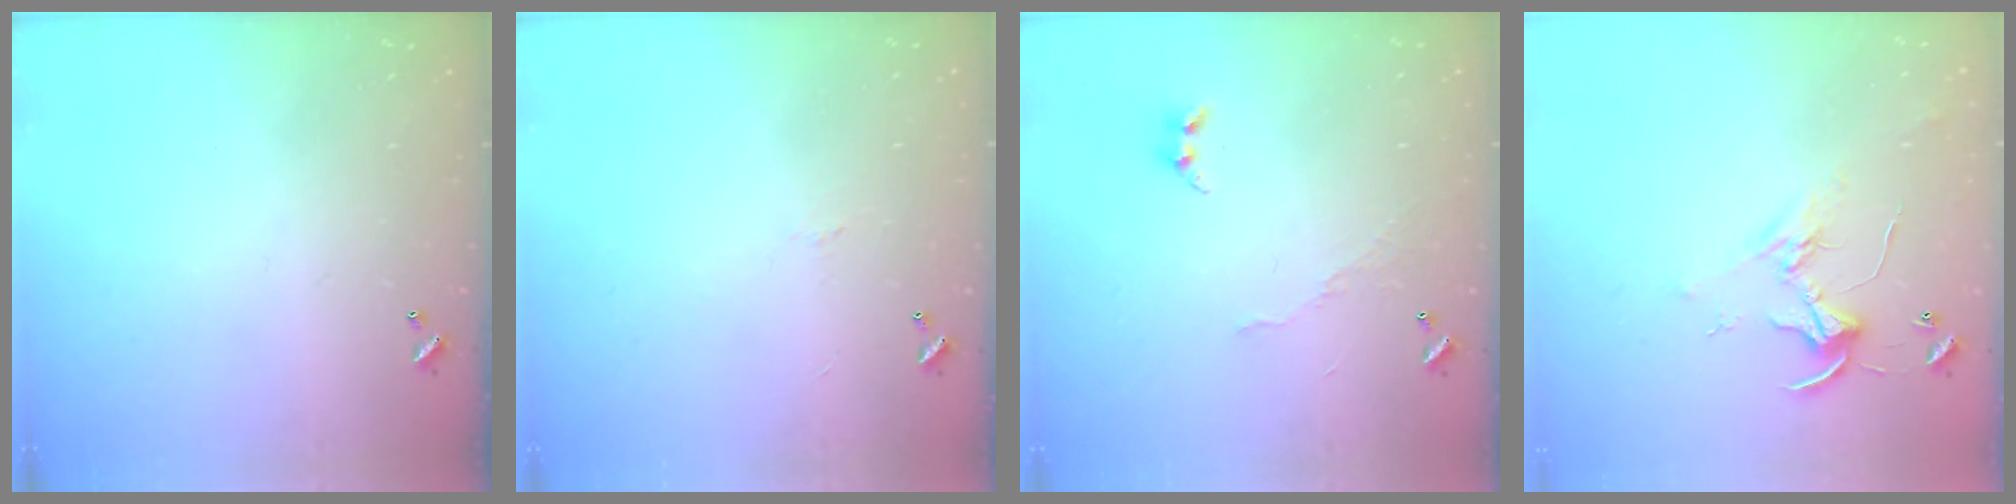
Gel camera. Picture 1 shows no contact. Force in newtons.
{"total": 0.0}
{"total": 5.6, "press": 5.6, "slide": 0.4}
{"total": 2.5, "press": 2.5, "slide": 0.2}